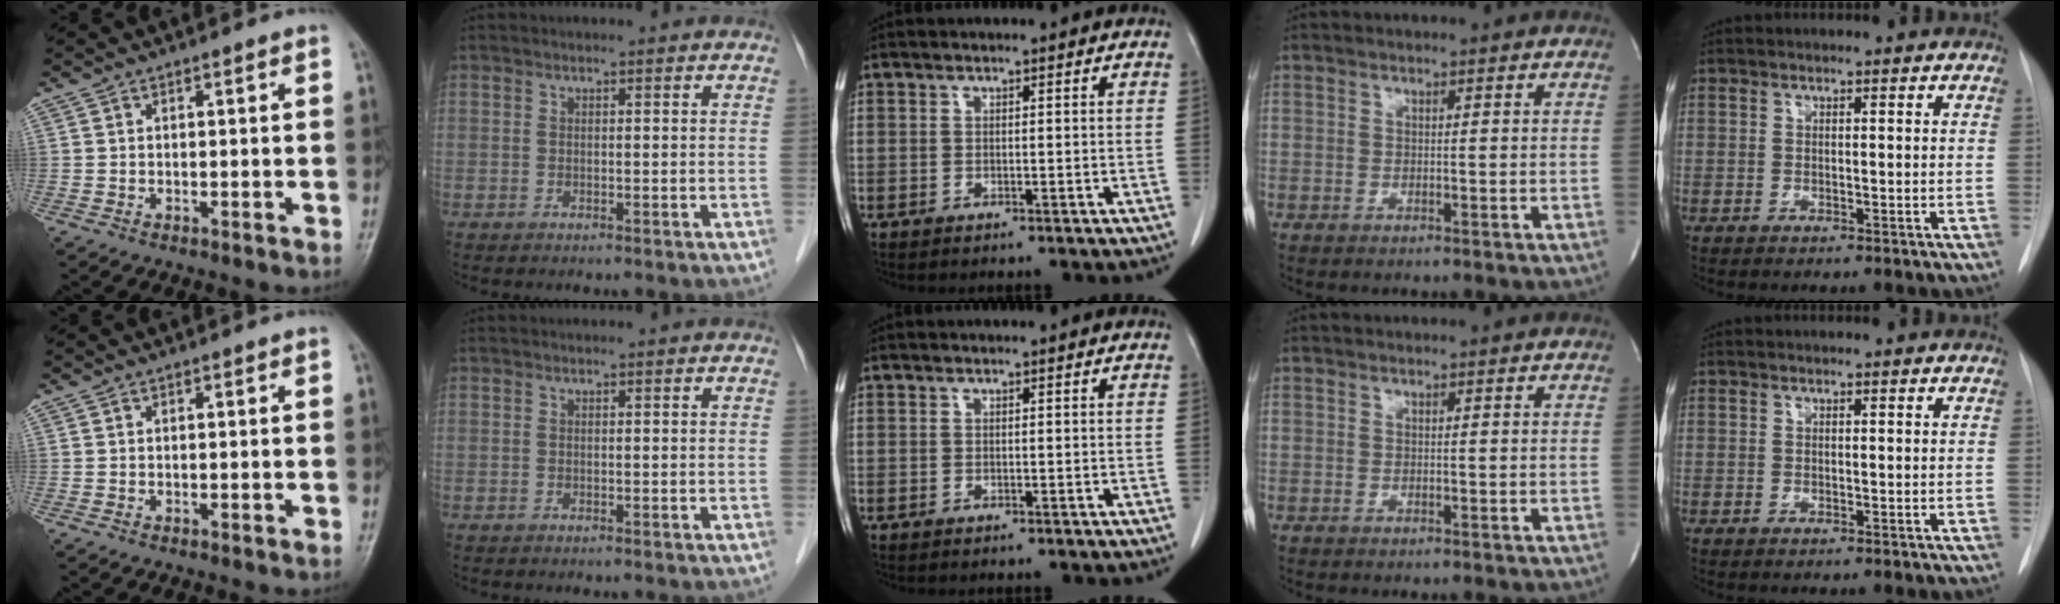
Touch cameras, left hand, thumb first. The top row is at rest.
{}